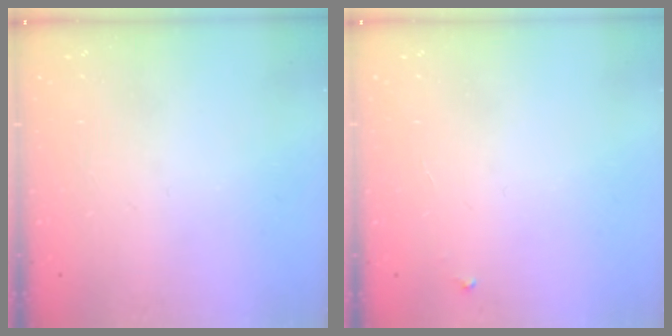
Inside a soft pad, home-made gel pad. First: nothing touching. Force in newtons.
{"total": 2.2, "press": 2.2, "slide": 0.1}